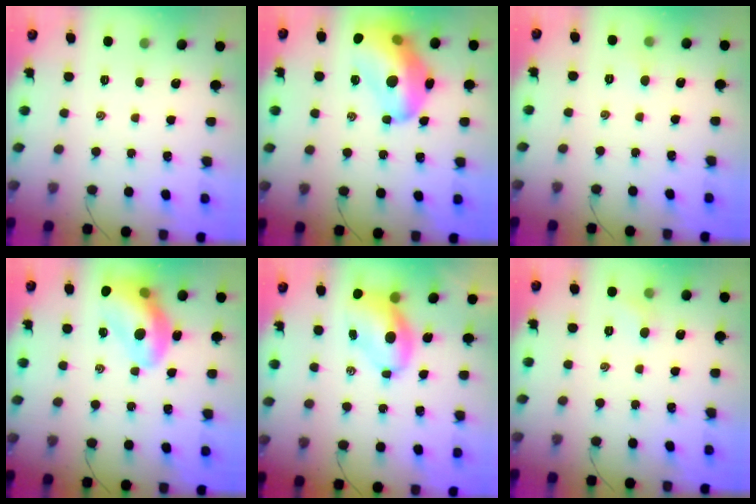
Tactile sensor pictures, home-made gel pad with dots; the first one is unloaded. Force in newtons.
{"total": 20.8, "press": 20.2, "slide": 5.0}
{"total": 3.2, "press": 3.0, "slide": 1.0}
{"total": 15.7, "press": 15.2, "slide": 3.9}
{"total": 7.2, "press": 7.0, "slide": 1.5}
{"total": 4.0, "press": 3.8, "slide": 1.2}